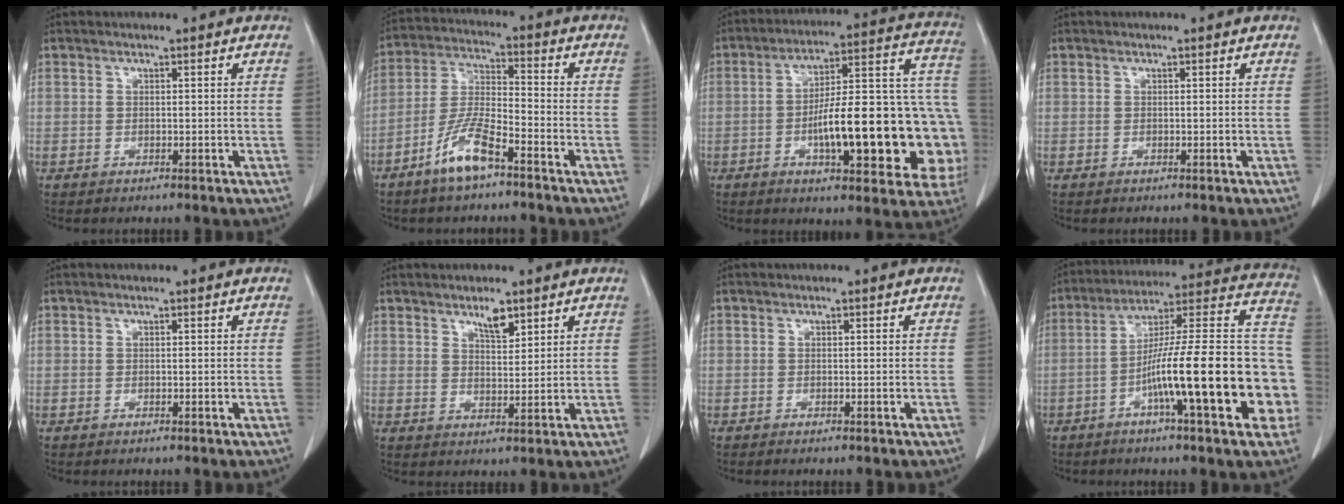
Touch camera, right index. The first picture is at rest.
{"total": 8.6, "force": [-5.5, 1.8, 6.4], "torque": [-0.140, -0.008, -0.108]}
{"total": 24.9, "force": [-5.6, 6.1, 23.5], "torque": [-0.246, 0.037, -0.066]}
{"total": 0.0}
{"total": 0.0}
{"total": 3.6, "force": [2.6, 1.0, 2.3], "torque": [-0.039, -0.003, 0.046]}
{"total": 0.0}
{"total": 23.1, "force": [-6.5, 2.5, 22.0], "torque": [-0.256, 0.028, -0.100]}